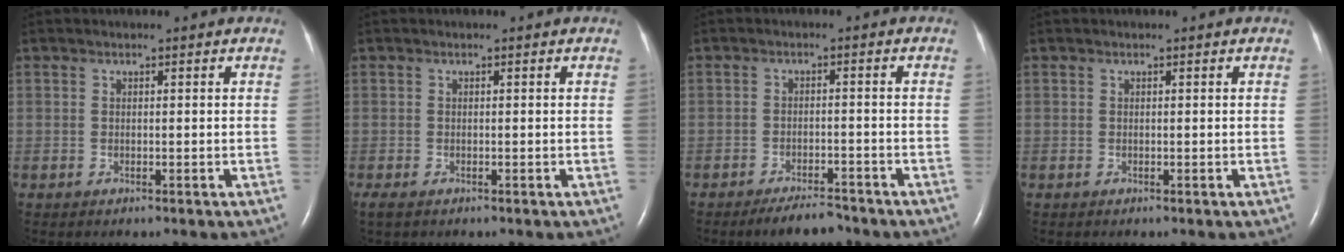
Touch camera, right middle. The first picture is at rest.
{"total": 1.1, "force": [-0.6, 0.4, 0.8], "torque": [-0.017, -0.003, -0.009]}
{"total": 4.4, "force": [-3.9, 1.0, 1.9], "torque": [-0.034, -0.006, -0.063]}
{"total": 0.0}